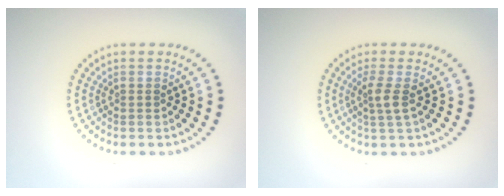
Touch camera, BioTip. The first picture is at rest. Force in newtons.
{"total": 1.9, "press": 1.4, "slide": 1.3}